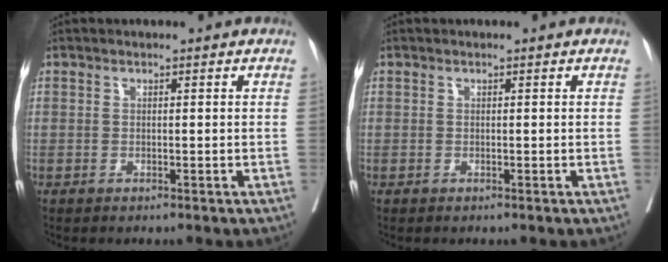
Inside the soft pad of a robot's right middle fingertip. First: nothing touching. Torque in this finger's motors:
{"motor_torque": [0.00, 0.00, 0.00, 0.00]}